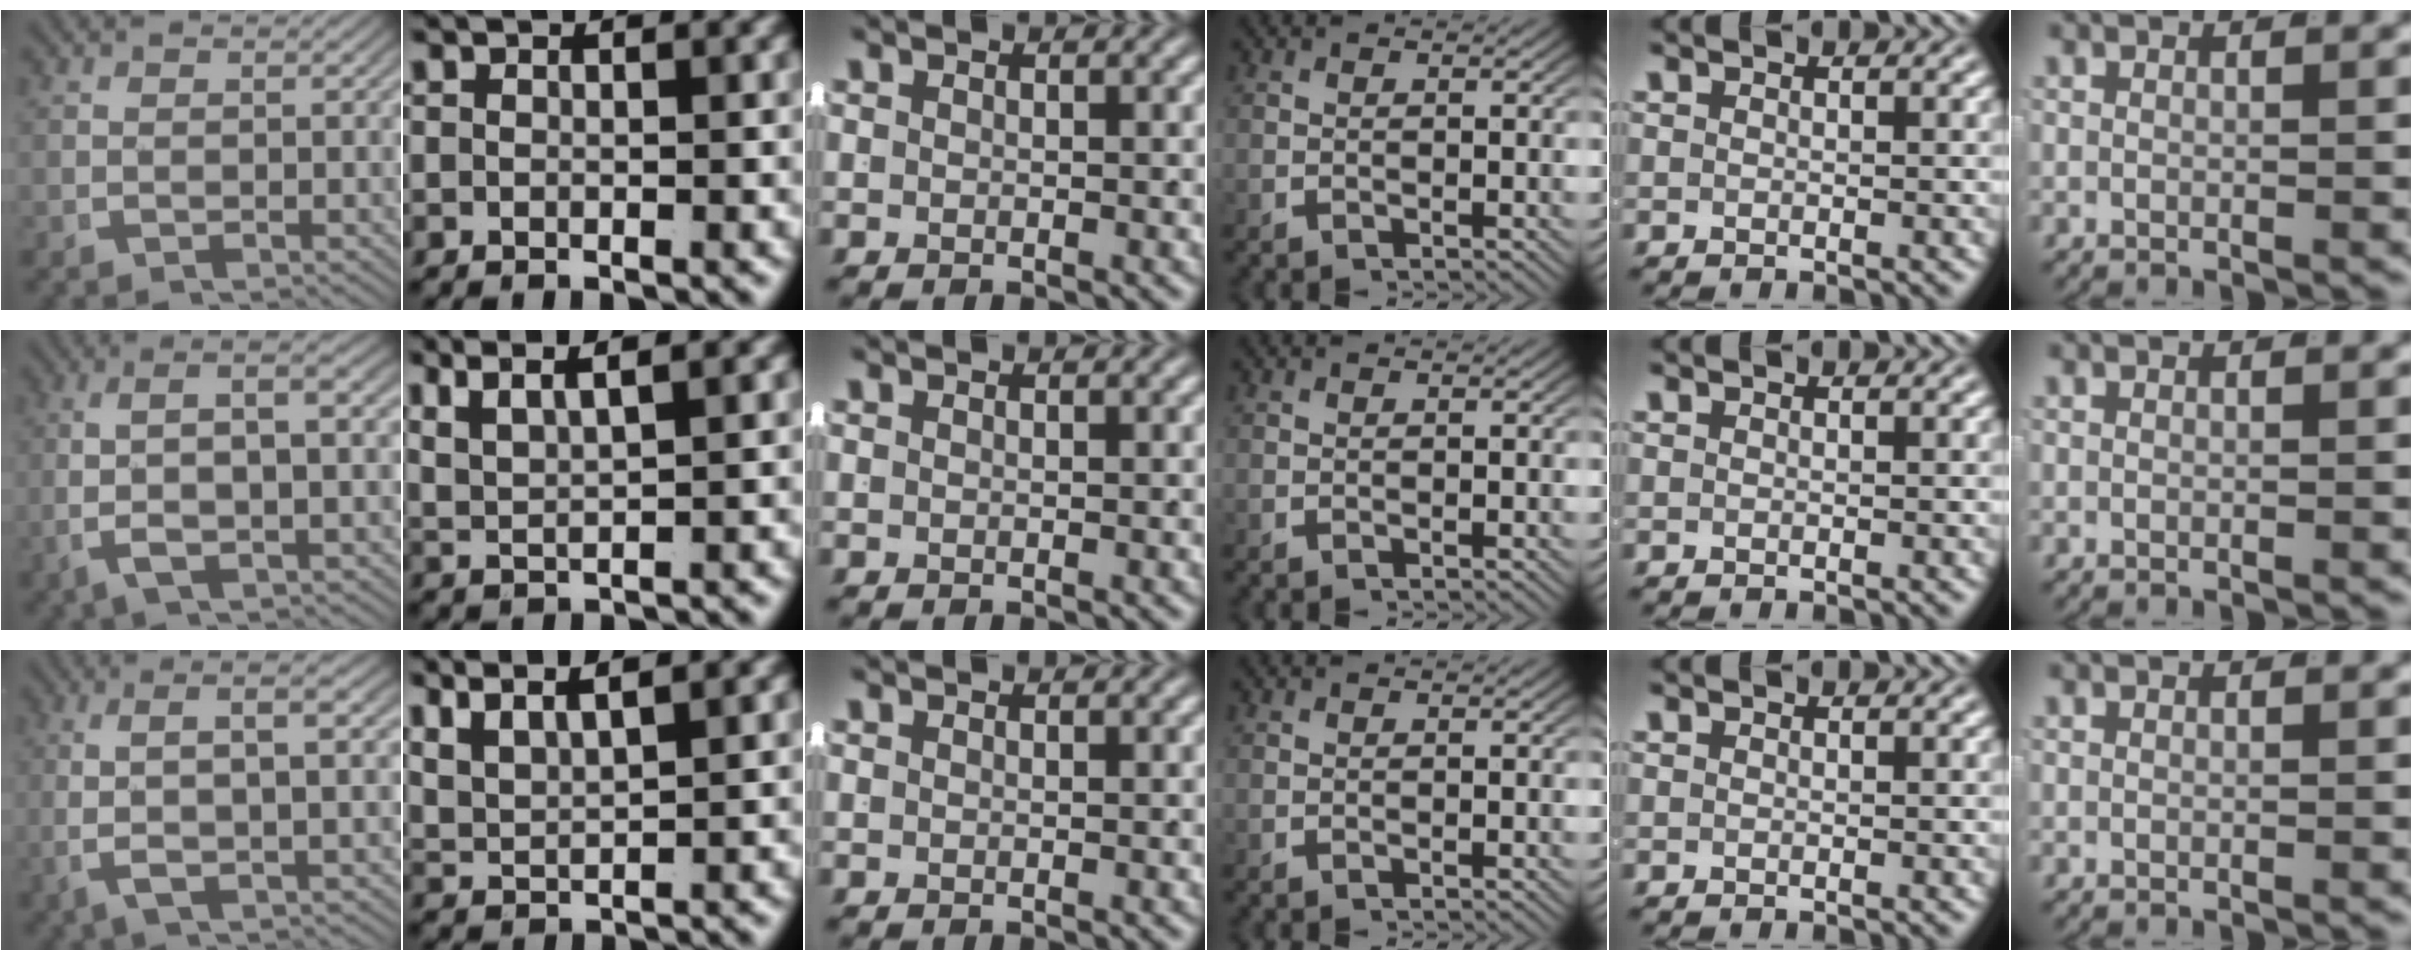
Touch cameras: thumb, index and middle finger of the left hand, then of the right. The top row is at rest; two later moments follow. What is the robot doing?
{"motion": "lift_and_place", "object": "jacket"}